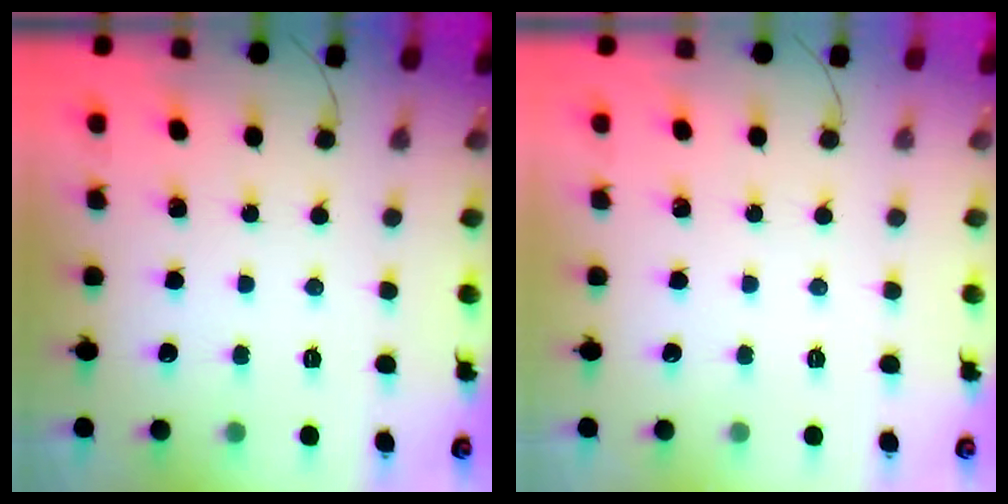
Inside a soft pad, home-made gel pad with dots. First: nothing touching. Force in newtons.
{"total": 0.0}